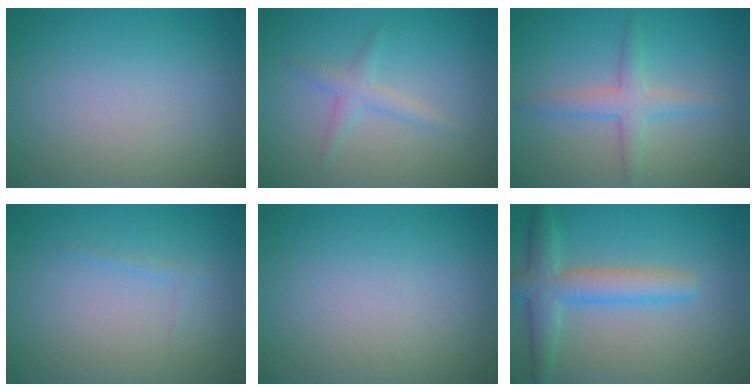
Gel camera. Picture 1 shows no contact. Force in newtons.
{"total": 1.8, "press": 1.8, "slide": 0.1}
{"total": 2.8, "press": 2.8, "slide": 0.0}
{"total": 0.7, "press": 0.7, "slide": 0.0}
{"total": 0.0}
{"total": 4.5, "press": 4.5, "slide": 0.2}